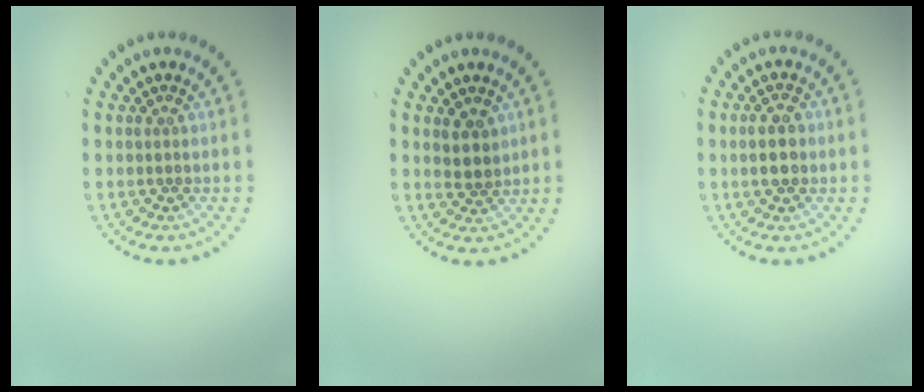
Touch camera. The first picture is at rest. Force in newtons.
{"total": 2.1, "press": 1.9, "slide": 1.0}
{"total": 2.7, "press": 2.7, "slide": 0.1}